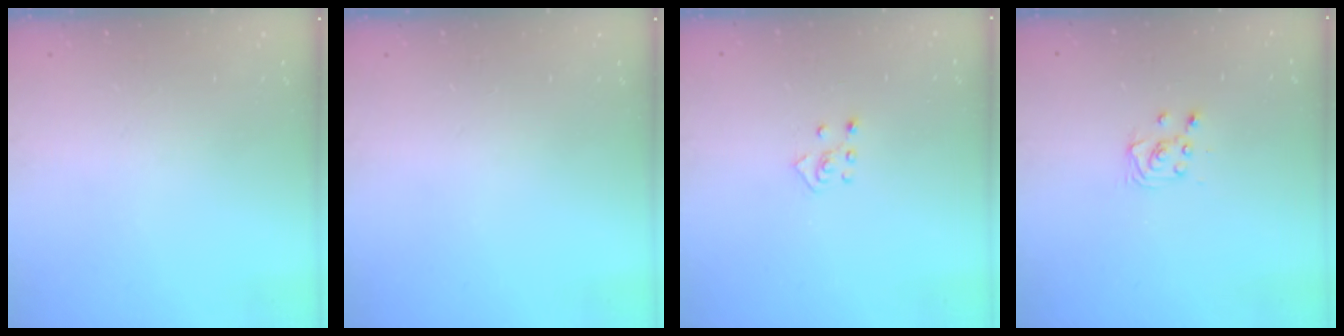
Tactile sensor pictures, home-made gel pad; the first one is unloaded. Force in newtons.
{"total": 0.0}
{"total": 4.7, "press": 4.6, "slide": 0.6}
{"total": 3.6, "press": 3.6, "slide": 0.3}